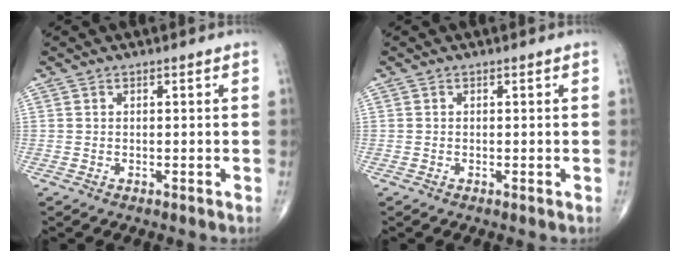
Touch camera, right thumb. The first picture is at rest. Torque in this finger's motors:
{"motor_torque": [-0.23, -0.05, -0.20, -0.01, 0.03]}